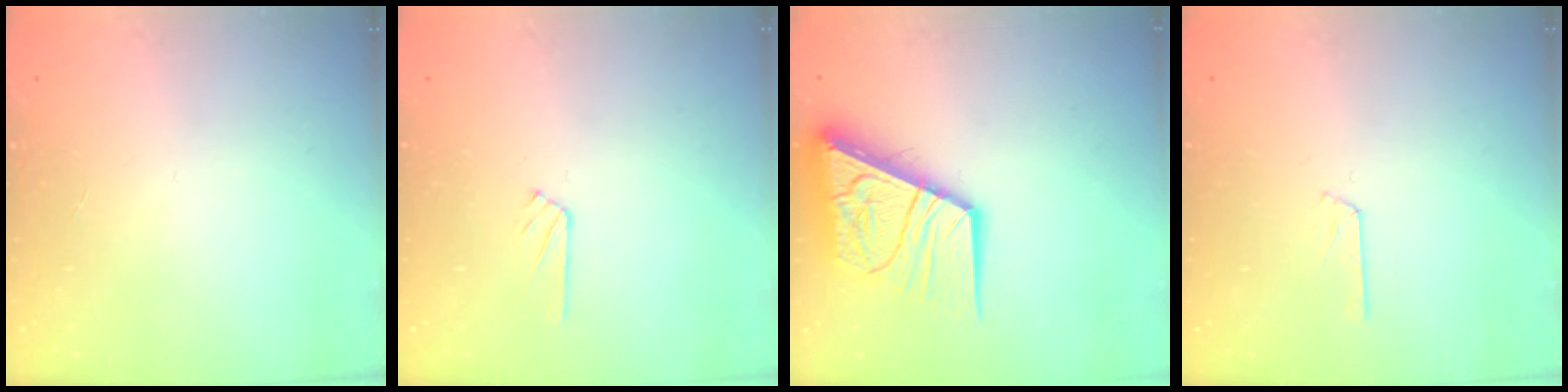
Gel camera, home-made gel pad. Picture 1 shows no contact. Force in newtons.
{"total": 4.0, "press": 4.0, "slide": 0.5}
{"total": 17.9, "press": 17.8, "slide": 2.0}
{"total": 2.8, "press": 2.8, "slide": 0.3}